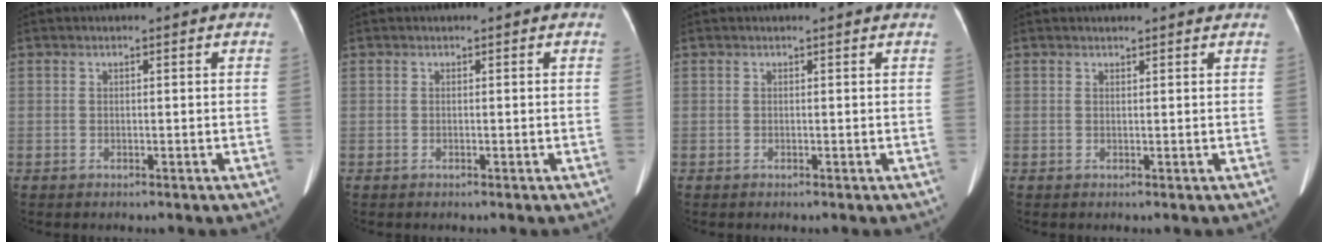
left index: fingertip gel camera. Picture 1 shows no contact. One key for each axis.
{"total": 0.0}
{"total": 0.7, "fx": 0.7, "fy": 0.0, "fz": 0.2, "tx": -0.006, "ty": 0.001, "tz": 0.007}
{"total": 2.3, "fx": 2.1, "fy": 0.4, "fz": 0.7, "tx": -0.013, "ty": 0.014, "tz": 0.025}